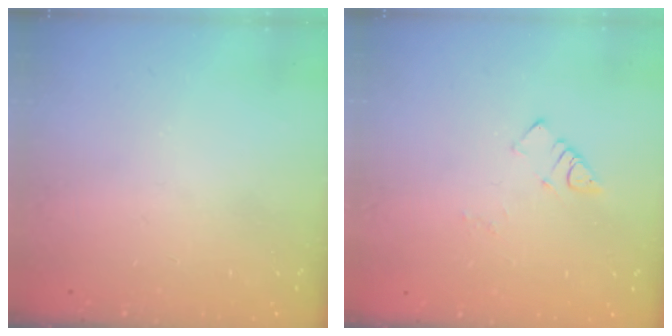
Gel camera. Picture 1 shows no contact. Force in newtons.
{"total": 4.0, "press": 4.0, "slide": 0.4}